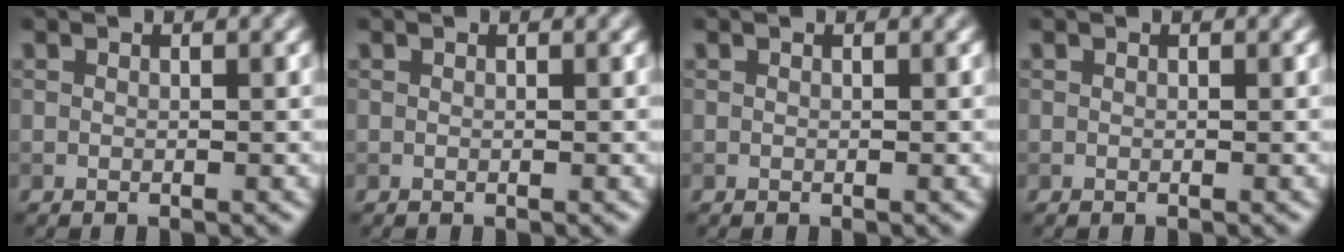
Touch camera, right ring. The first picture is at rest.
{"total": 0.0}
{"total": 0.0}
{"total": 0.0}